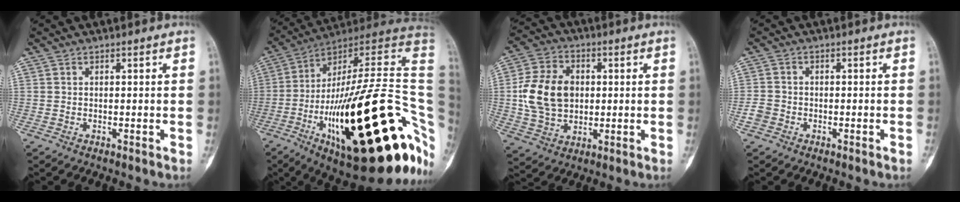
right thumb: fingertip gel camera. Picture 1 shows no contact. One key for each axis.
{"total": 42.2, "fx": -9.2, "fy": 13.0, "fz": 39.1, "tx": -0.512, "ty": 0.059, "tz": -0.143}
{"total": 13.9, "fx": 0.9, "fy": 10.2, "fz": 9.4, "tx": -0.159, "ty": 0.008, "tz": 0.018}
{"total": 2.5, "fx": -1.3, "fy": 1.8, "fz": 1.1, "tx": -0.021, "ty": 0.012, "tz": -0.027}